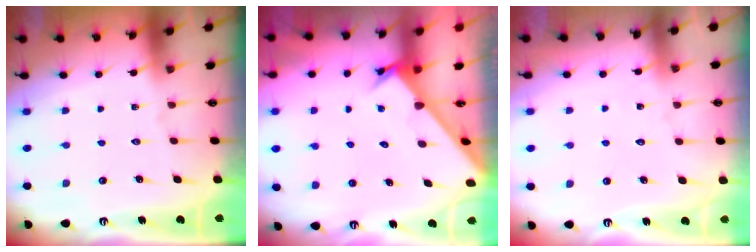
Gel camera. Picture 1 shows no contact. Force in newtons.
{"total": 2.6, "press": 2.6, "slide": 0.3}
{"total": 5.9, "press": 5.9, "slide": 0.4}